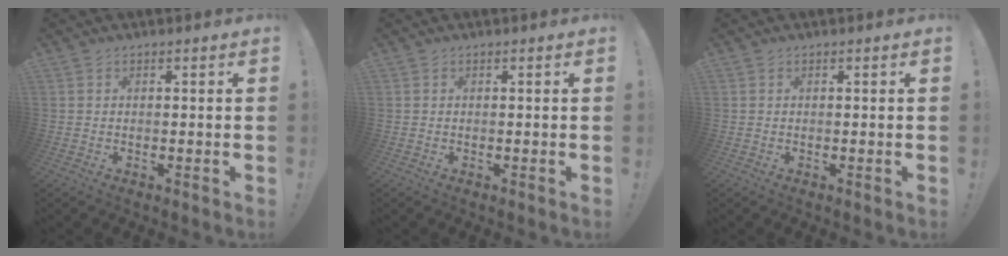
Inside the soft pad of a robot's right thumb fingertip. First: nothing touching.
{"total": 0.0}
{"total": 0.0}